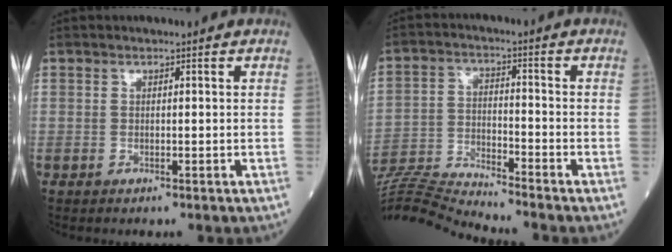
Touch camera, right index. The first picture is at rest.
{"total": 11.8, "force": [-11.5, -2.0, 1.6], "torque": [-0.031, 0.006, -0.218]}